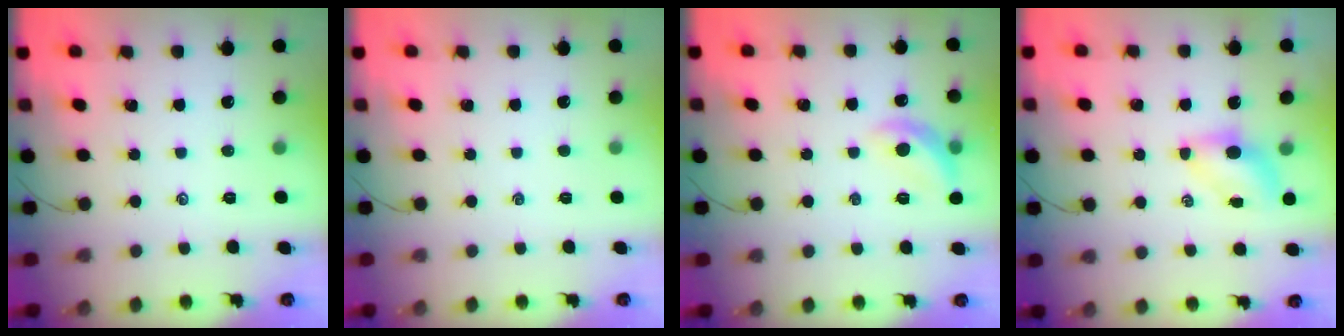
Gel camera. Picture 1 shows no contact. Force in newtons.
{"total": 0.0}
{"total": 9.9, "press": 9.8, "slide": 1.1}
{"total": 4.7, "press": 4.6, "slide": 0.6}